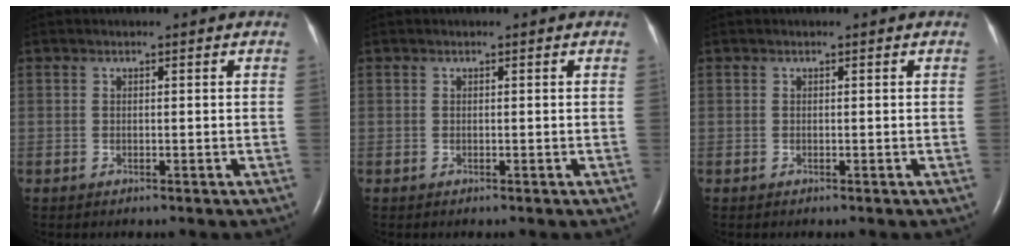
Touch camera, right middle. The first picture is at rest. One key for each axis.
{"total": 0.0}
{"total": 0.0}